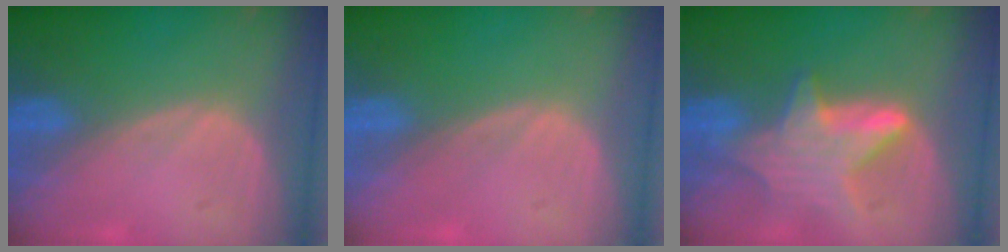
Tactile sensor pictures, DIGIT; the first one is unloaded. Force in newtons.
{"total": 0.0}
{"total": 6.8, "press": 6.8, "slide": 0.1}